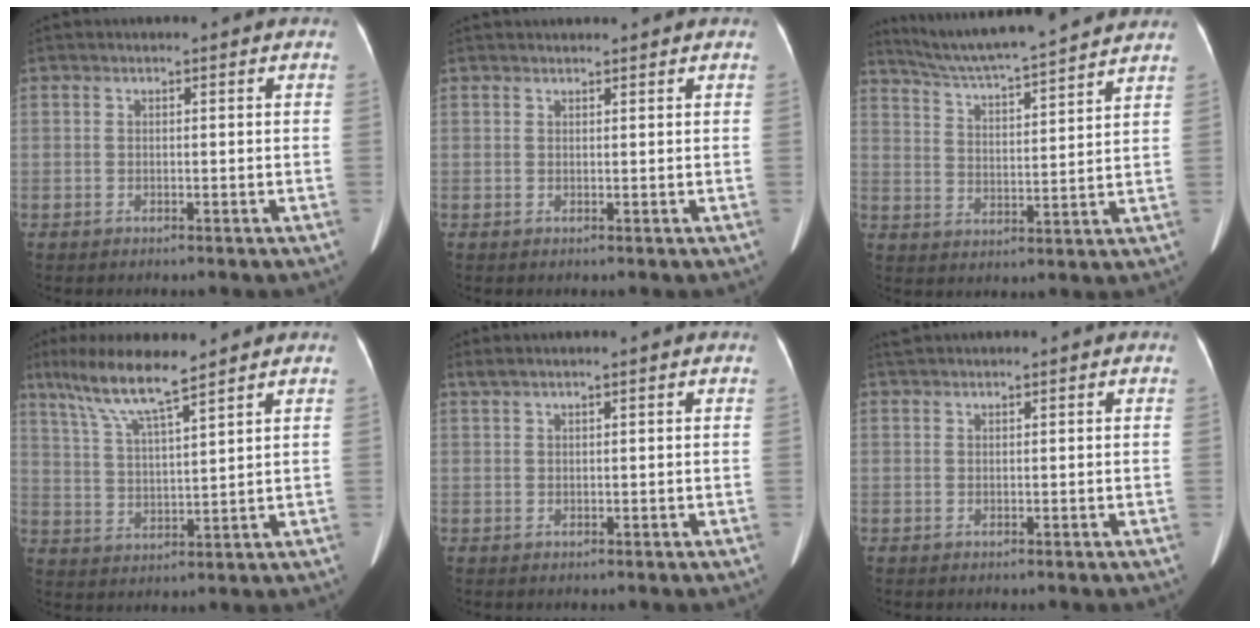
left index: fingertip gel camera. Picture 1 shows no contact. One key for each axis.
{"total": 1.9, "fx": 1.9, "fy": 0.3, "fz": 0.4, "tx": -0.007, "ty": 0.024, "tz": 0.030}
{"total": 16.1, "fx": 14.8, "fy": -0.1, "fz": 6.5, "tx": -0.117, "ty": 0.015, "tz": 0.221}
{"total": 9.1, "fx": 7.1, "fy": -0.1, "fz": 5.8, "tx": -0.114, "ty": 0.008, "tz": 0.133}
{"total": 1.6, "fx": 1.3, "fy": -0.3, "fz": 1.0, "tx": -0.026, "ty": 0.025, "tz": 0.032}
{"total": 1.7, "fx": 1.6, "fy": 0.0, "fz": 0.5, "tx": -0.013, "ty": 0.026, "tz": 0.034}